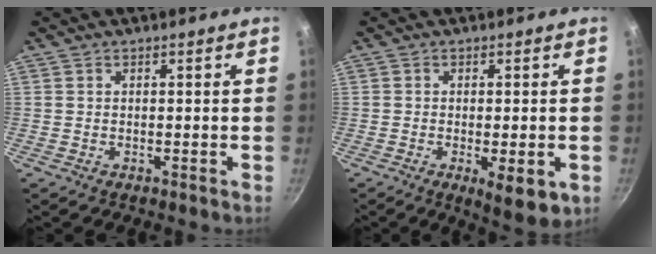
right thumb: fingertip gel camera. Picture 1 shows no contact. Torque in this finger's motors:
{"motor_torque": [-0.16, 0.29, -0.04, -0.08, 0.02]}